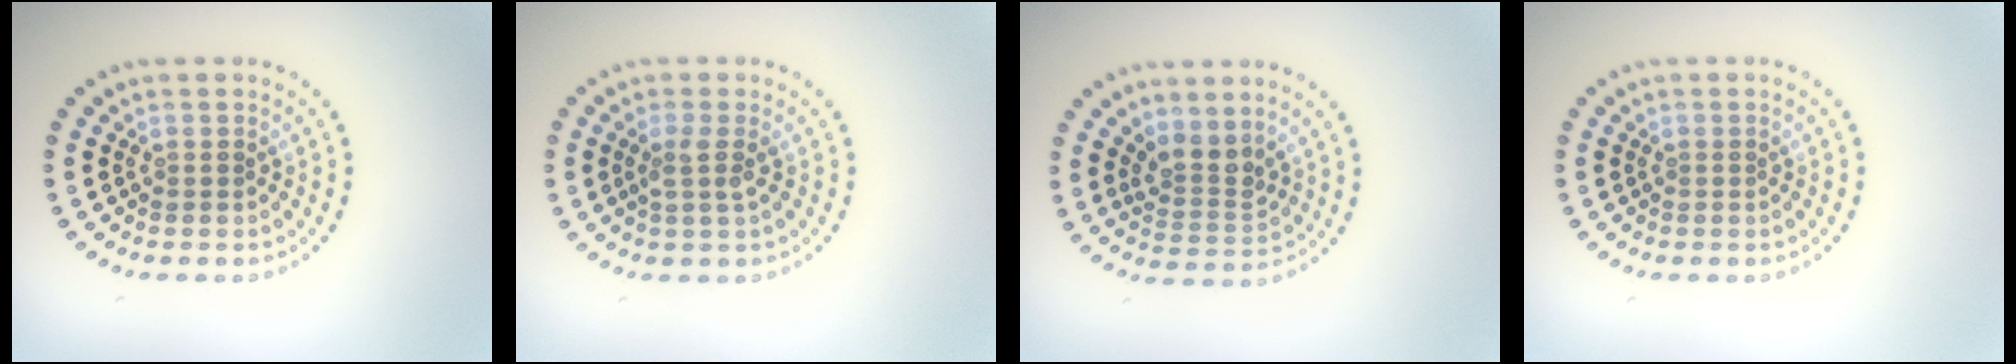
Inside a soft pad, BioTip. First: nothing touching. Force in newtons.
{"total": 1.6, "press": 1.2, "slide": 1.1}
{"total": 2.6, "press": 1.9, "slide": 1.7}
{"total": 0.0}